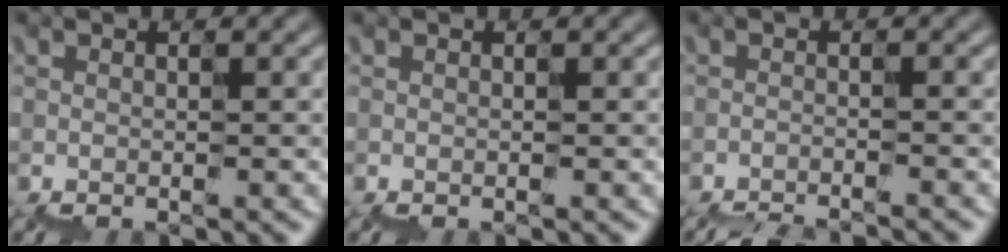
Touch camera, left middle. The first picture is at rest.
{"total": 0.0}
{"total": 2.7, "force": [-2.7, -0.4, -0.4], "torque": [-0.003, -0.014, -0.045]}